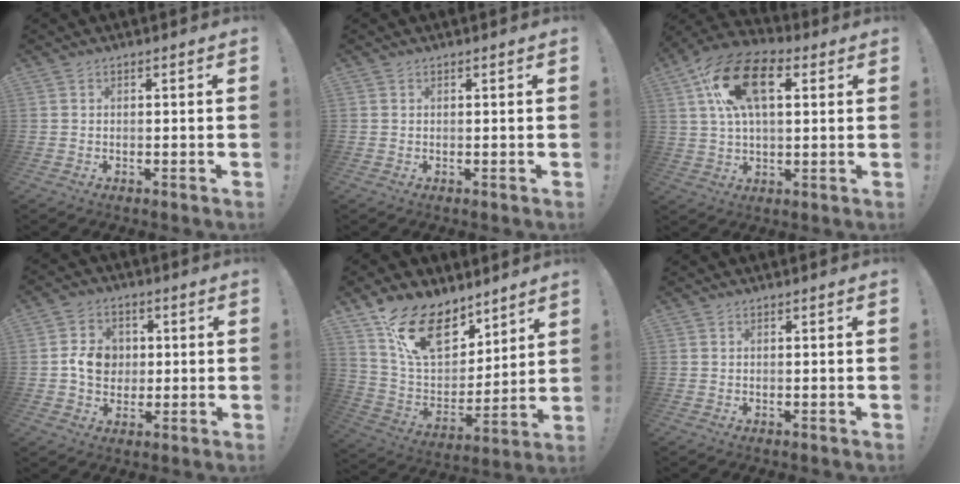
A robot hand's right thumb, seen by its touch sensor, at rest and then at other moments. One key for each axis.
{"total": 0.0}
{"total": 18.3, "fx": 5.9, "fy": 10.5, "fz": 13.8, "tx": -0.242, "ty": 0.008, "tz": 0.105}
{"total": 9.3, "fx": 0.6, "fy": 8.0, "fz": 4.6, "tx": -0.073, "ty": 0.013, "tz": 0.017}
{"total": 19.9, "fx": 12.1, "fy": 11.4, "fz": 10.9, "tx": -0.193, "ty": -0.065, "tz": 0.227}
{"total": 0.0}